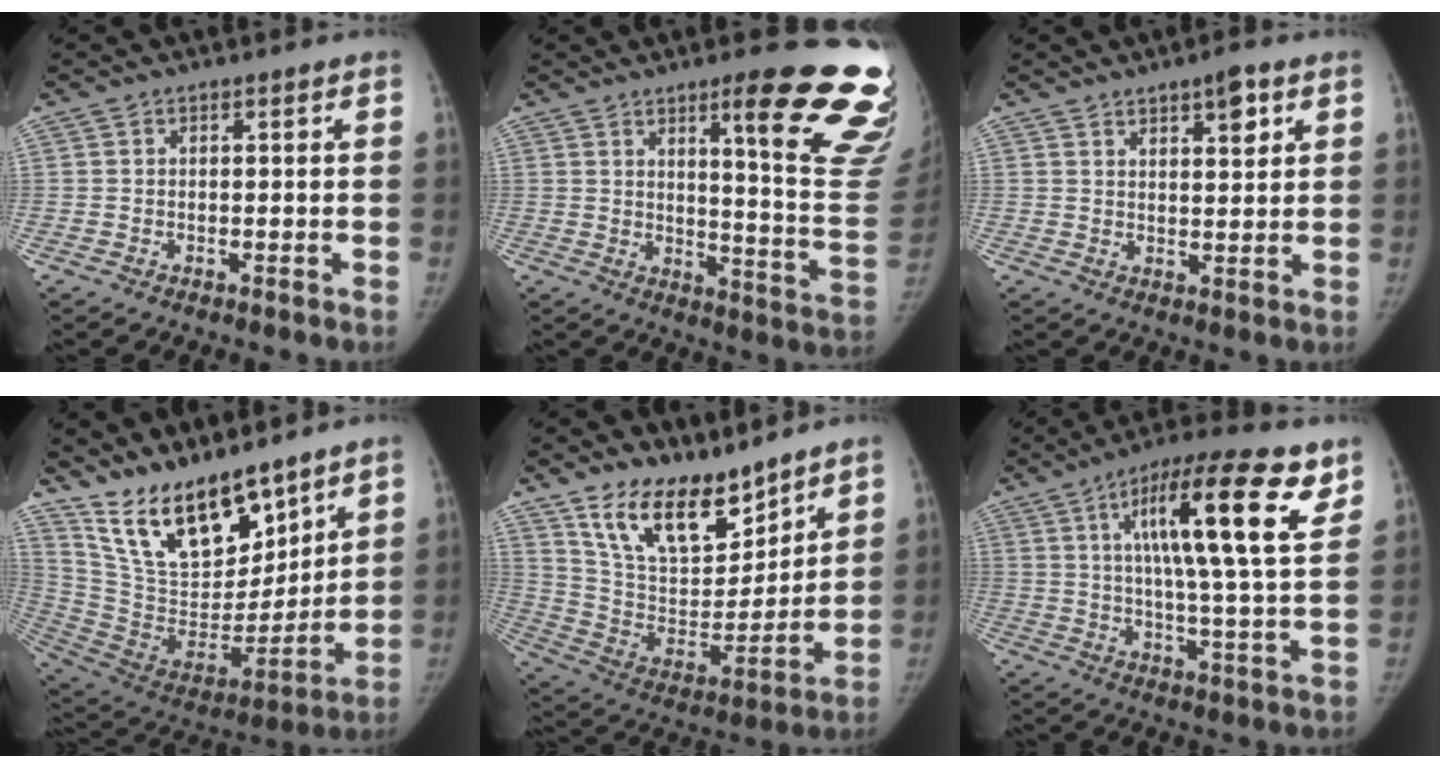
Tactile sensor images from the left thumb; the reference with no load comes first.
{"total": 23.0, "force": [13.1, 3.5, 18.6], "torque": [-0.173, -0.070, 0.174]}
{"total": 5.3, "force": [3.0, 1.9, 3.9], "torque": [-0.045, -0.016, 0.043]}
{"total": 20.3, "force": [15.1, 8.4, 10.6], "torque": [-0.139, -0.088, 0.283]}
{"total": 17.9, "force": [13.3, 8.2, 8.7], "torque": [-0.104, -0.077, 0.247]}
{"total": 19.4, "force": [8.7, 4.2, 16.8], "torque": [-0.239, -0.019, 0.130]}